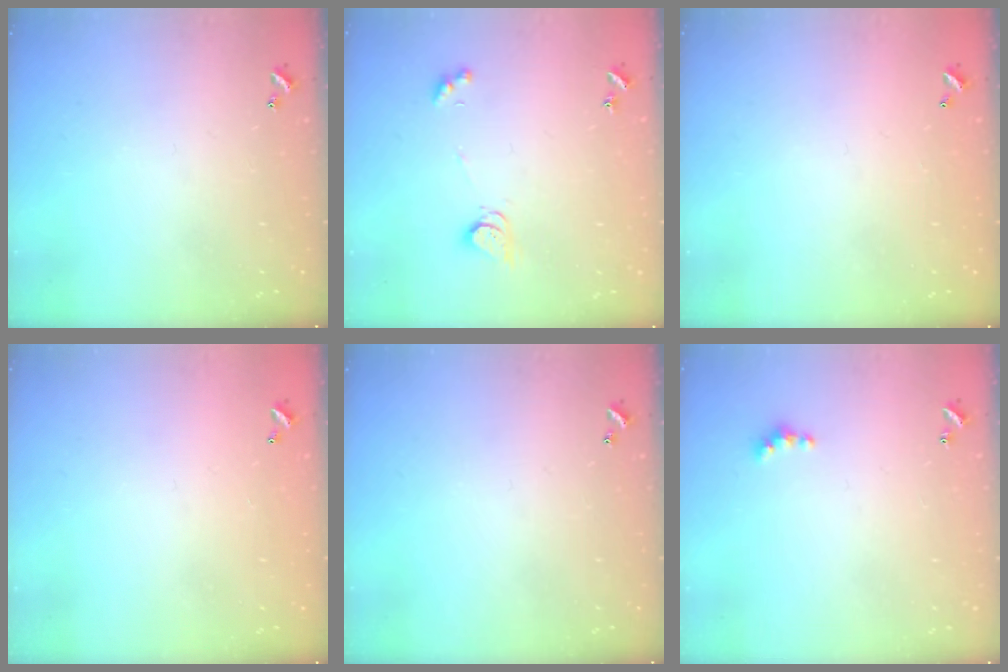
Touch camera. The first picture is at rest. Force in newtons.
{"total": 3.3, "press": 3.3, "slide": 0.3}
{"total": 2.8, "press": 2.8, "slide": 0.1}
{"total": 2.8, "press": 2.8, "slide": 0.1}
{"total": 0.0}
{"total": 2.8, "press": 2.8, "slide": 0.5}